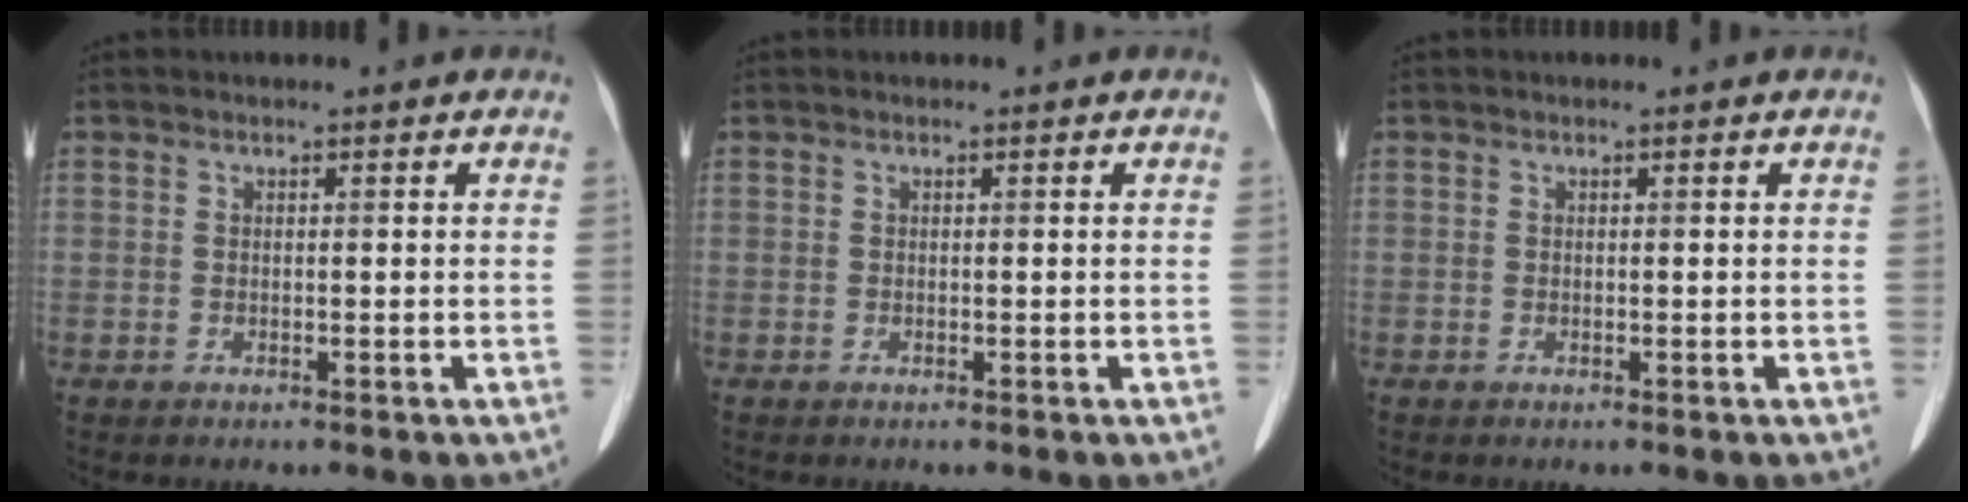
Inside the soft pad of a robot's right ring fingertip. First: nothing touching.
{"total": 0.0}
{"total": 0.0}